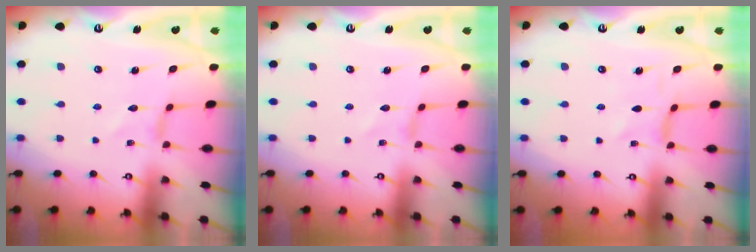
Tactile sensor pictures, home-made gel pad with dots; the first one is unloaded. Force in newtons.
{"total": 0.0}
{"total": 0.0}